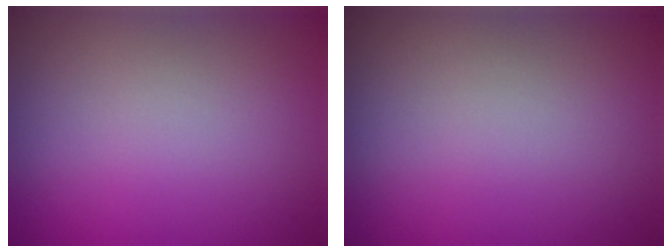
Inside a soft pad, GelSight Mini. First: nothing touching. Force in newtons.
{"total": 0.0}